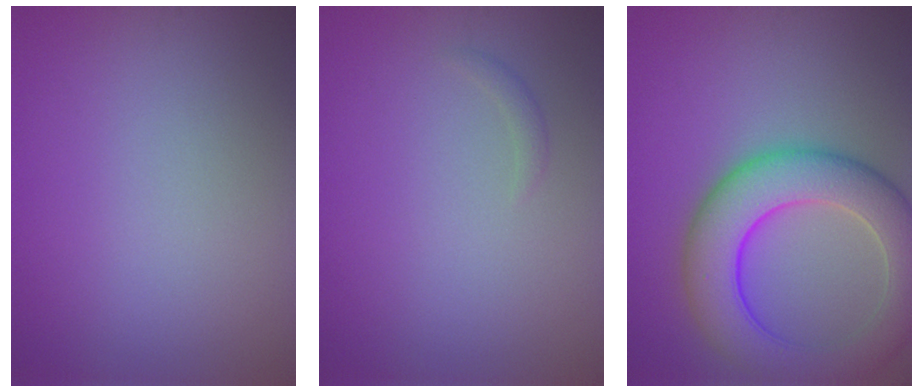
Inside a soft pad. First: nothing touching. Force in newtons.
{"total": 0.7, "press": 0.7, "slide": 0.0}
{"total": 9.2, "press": 9.2, "slide": 0.6}